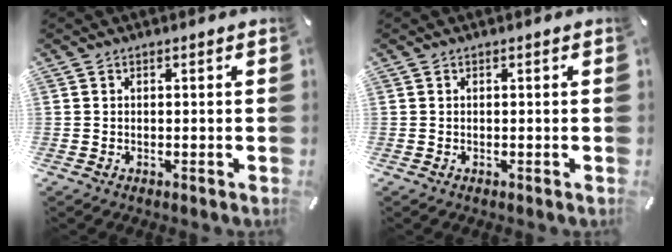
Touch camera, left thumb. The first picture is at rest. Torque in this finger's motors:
{"motor_torque": [-0.03, 0.18, -0.14, -0.16, -0.01]}